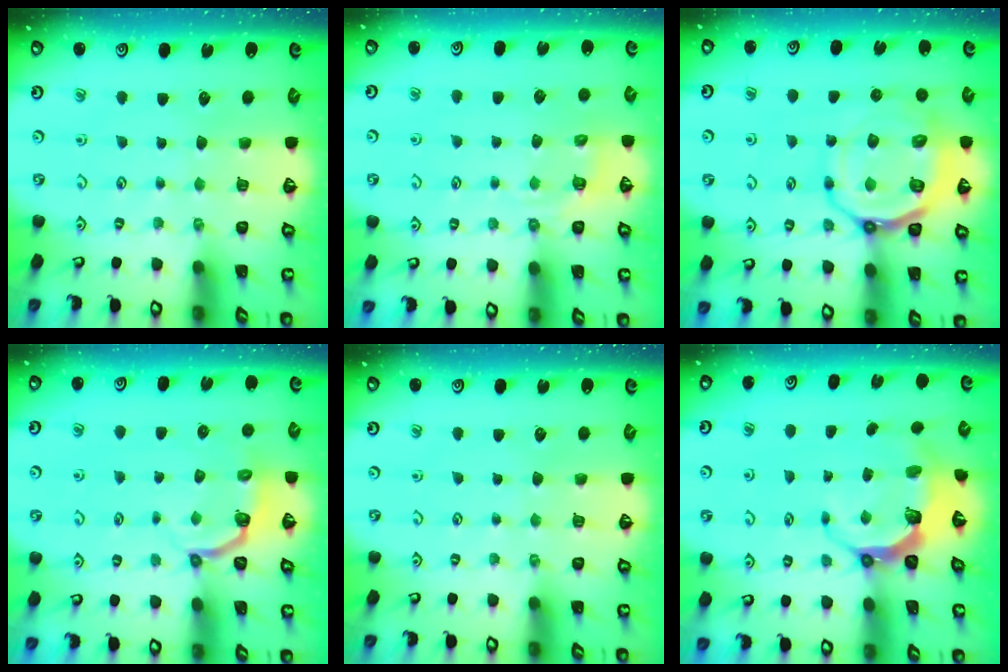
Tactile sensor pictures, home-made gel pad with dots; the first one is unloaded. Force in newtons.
{"total": 3.6, "press": 3.1, "slide": 1.8}
{"total": 14.3, "press": 14.1, "slide": 2.7}
{"total": 3.4, "press": 2.2, "slide": 2.6}
{"total": 0.0}
{"total": 7.5, "press": 6.3, "slide": 4.2}